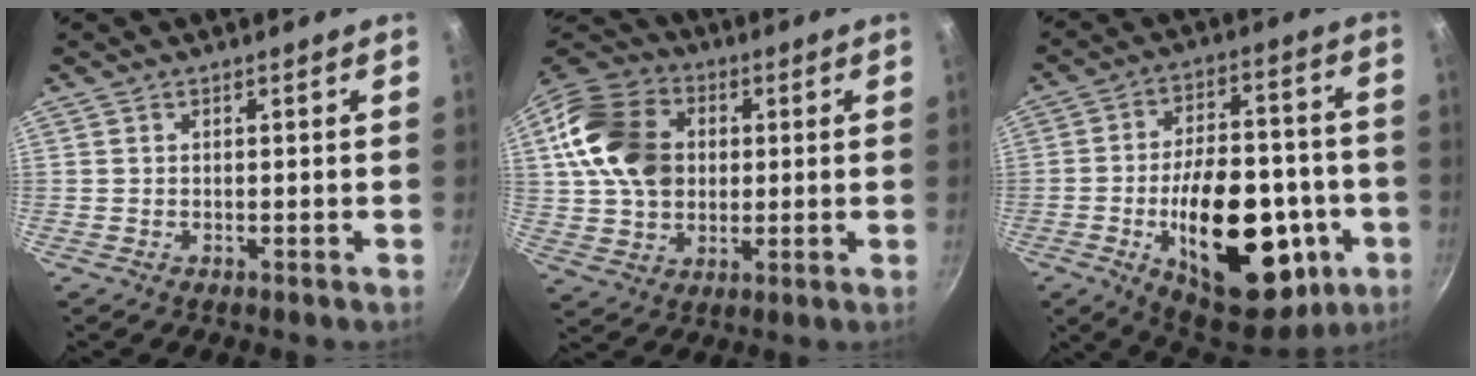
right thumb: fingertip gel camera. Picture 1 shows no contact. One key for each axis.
{"total": 18.3, "fx": 3.3, "fy": 14.2, "fz": 11.1, "tx": -0.188, "ty": 0.013, "tz": 0.053}
{"total": 28.2, "fx": -7.8, "fy": 14.9, "fz": 22.7, "tx": -0.295, "ty": 0.032, "tz": -0.096}